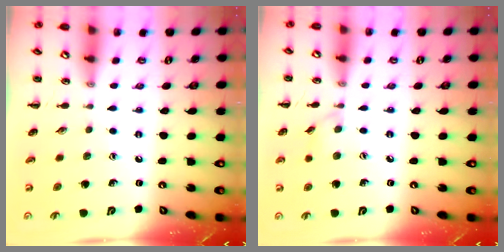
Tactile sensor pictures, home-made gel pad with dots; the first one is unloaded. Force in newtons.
{"total": 4.8, "press": 4.4, "slide": 1.9}